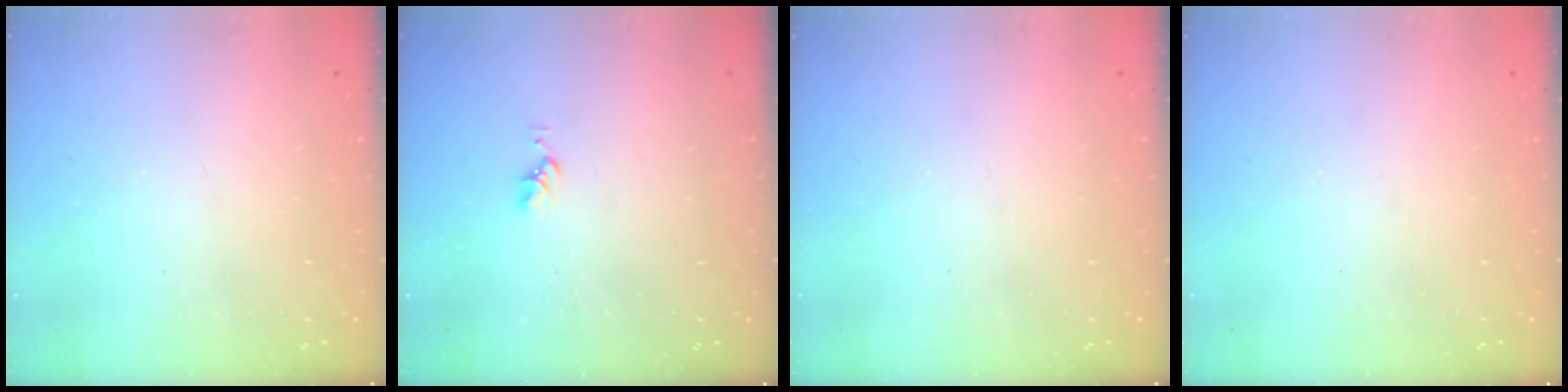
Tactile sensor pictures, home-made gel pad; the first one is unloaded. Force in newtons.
{"total": 2.1, "press": 2.0, "slide": 0.3}
{"total": 0.0}
{"total": 0.0}